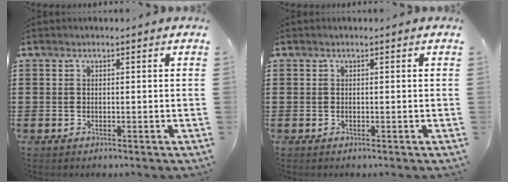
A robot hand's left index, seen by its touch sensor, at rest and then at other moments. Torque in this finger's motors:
{"motor_torque": [-0.03, 0.04, 0.00, 0.00]}